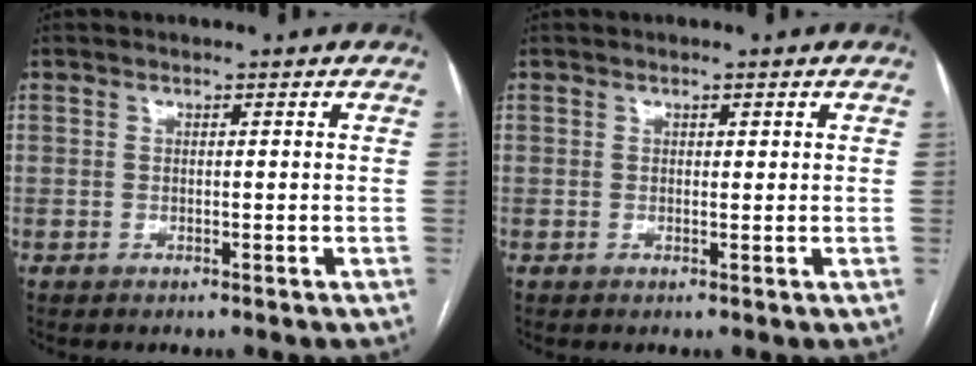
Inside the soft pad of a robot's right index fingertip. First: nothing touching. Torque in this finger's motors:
{"motor_torque": [-0.13, 0.43, 0.03, -0.01]}